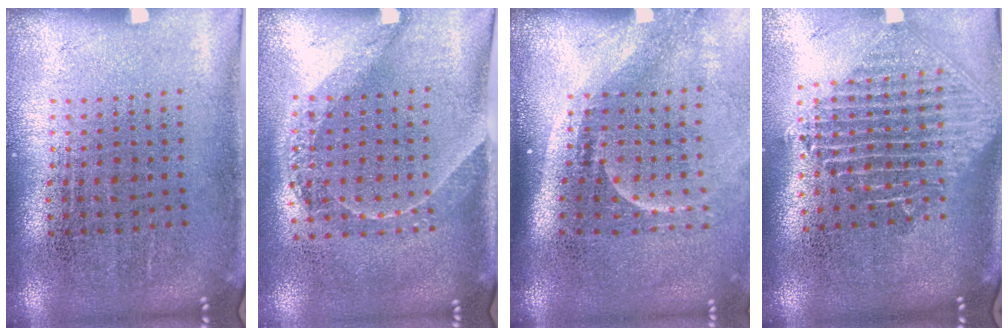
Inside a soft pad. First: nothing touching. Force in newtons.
{"total": 1.5, "press": 1.2, "slide": 0.9}
{"total": 2.3, "press": 1.5, "slide": 1.7}
{"total": 2.3, "press": 1.8, "slide": 1.4}